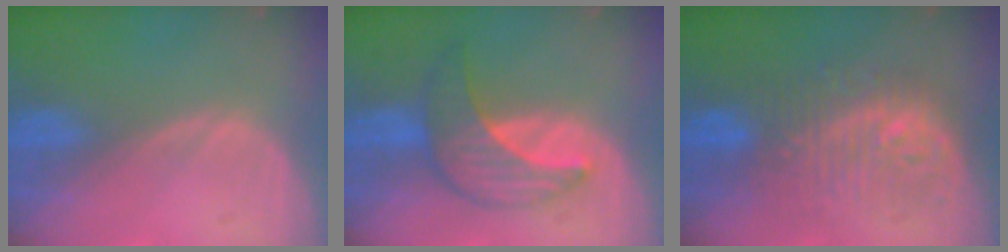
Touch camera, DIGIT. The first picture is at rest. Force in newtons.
{"total": 7.0, "press": 6.9, "slide": 1.5}
{"total": 9.7, "press": 9.6, "slide": 0.9}